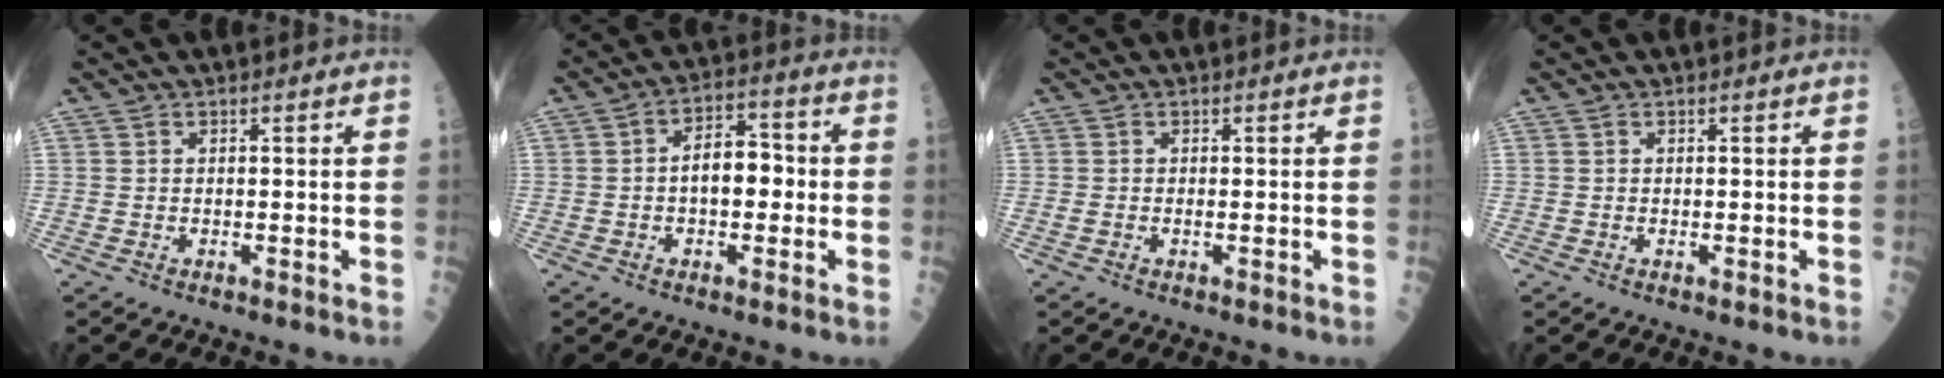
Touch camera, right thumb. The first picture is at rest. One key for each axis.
{"total": 8.1, "fx": -0.4, "fy": 4.6, "fz": 6.7, "tx": -0.081, "ty": 0.027, "tz": -0.013}
{"total": 0.6, "fx": 0.0, "fy": 0.2, "fz": 0.5, "tx": -0.014, "ty": 0.002, "tz": 0.000}
{"total": 0.0}